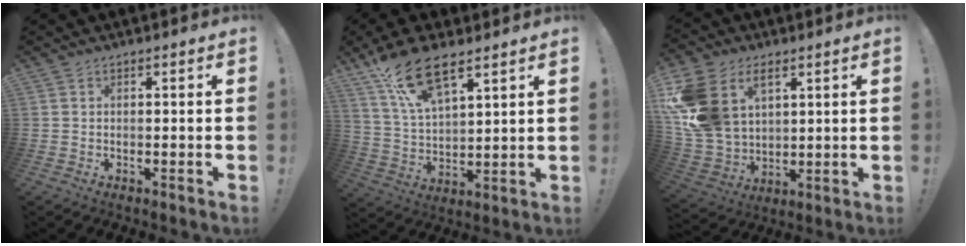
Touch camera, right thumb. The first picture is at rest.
{"total": 15.4, "force": [10.2, 6.4, 9.7], "torque": [-0.176, -0.046, 0.183]}
{"total": 17.1, "force": [6.8, 12.5, 9.5], "torque": [-0.194, -0.033, 0.132]}